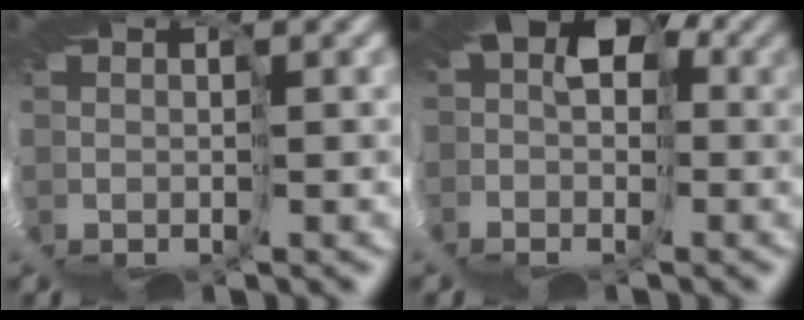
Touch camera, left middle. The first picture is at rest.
{"total": 7.3, "force": [-0.1, 5.6, 4.7], "torque": [-0.068, 0.000, -0.013]}